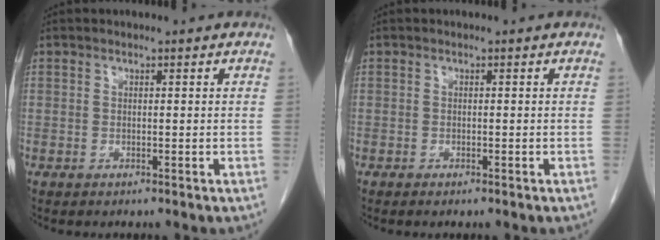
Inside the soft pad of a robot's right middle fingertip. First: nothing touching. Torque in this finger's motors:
{"motor_torque": [-0.49, -0.18, -0.08, -0.01]}